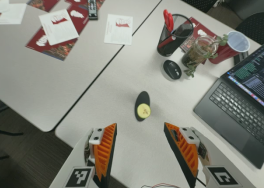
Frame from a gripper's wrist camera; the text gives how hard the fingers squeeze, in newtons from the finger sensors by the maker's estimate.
{"total": 0.0}